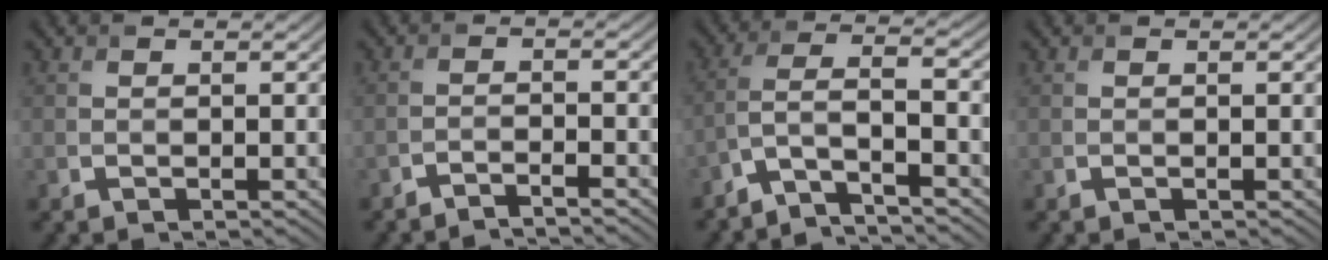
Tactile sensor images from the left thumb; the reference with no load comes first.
{"total": 2.5, "force": [-2.2, 0.2, 1.1], "torque": [-0.013, 0.003, -0.051]}
{"total": 6.0, "force": [-4.4, 1.2, 3.9], "torque": [-0.067, 0.009, -0.098]}
{"total": 0.0}